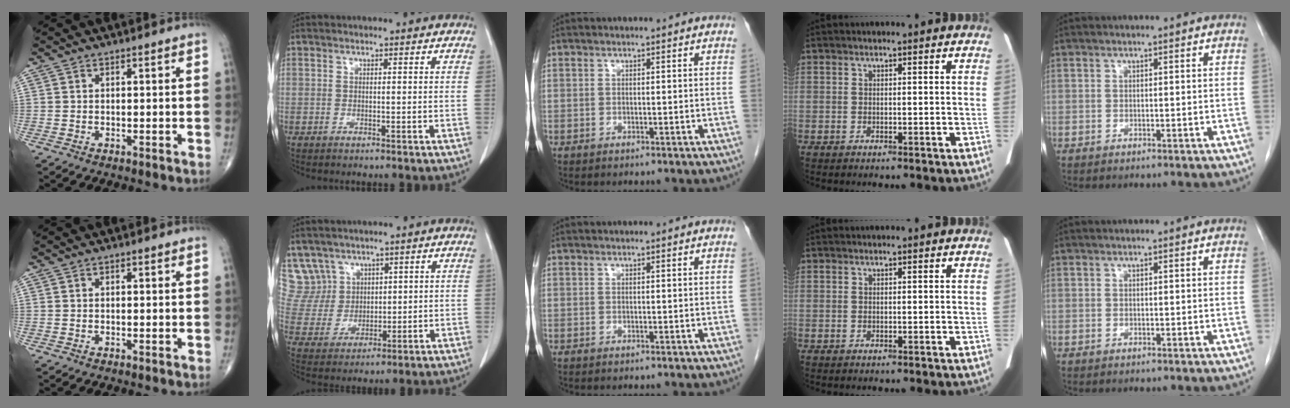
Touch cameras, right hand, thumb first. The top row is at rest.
{"index": {"total": 9.4, "force": [6.0, 7.2, 0.6], "torque": [-0.029, 0.025, 0.146]}}